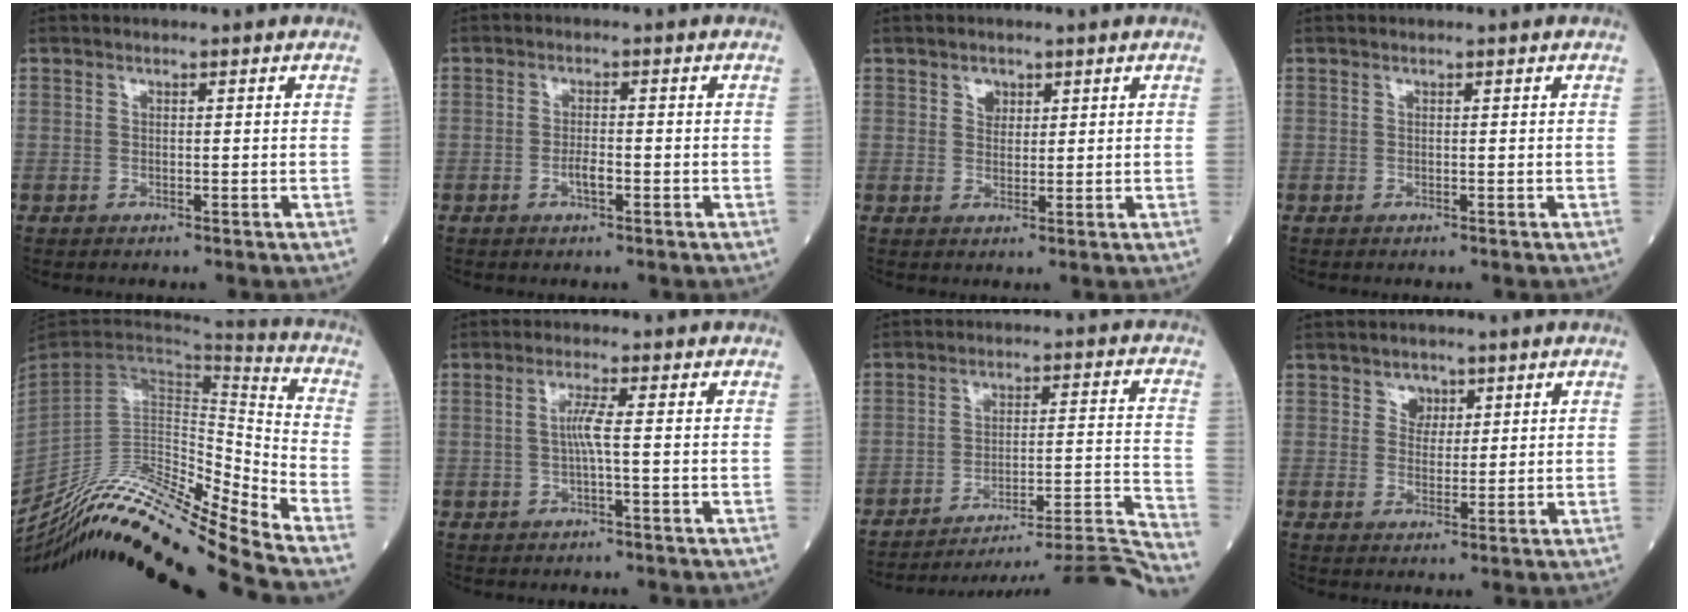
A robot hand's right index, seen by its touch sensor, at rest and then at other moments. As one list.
[{"total": 2.3, "force": [-0.9, 0.5, 2.0], "torque": [-0.036, 0.002, -0.016]}, {"total": 2.0, "force": [1.0, 1.5, 0.7], "torque": [-0.007, 0.000, 0.016]}, {"total": 0.0}, {"total": 25.1, "force": [-22.2, -0.5, 11.9], "torque": [-0.224, -0.022, -0.375]}, {"total": 2.7, "force": [-0.2, -0.3, 2.6], "torque": [-0.051, 0.001, -0.005]}, {"total": 20.9, "force": [-19.8, -2.6, 6.4], "torque": [-0.041, 0.011, -0.268]}, {"total": 2.6, "force": [1.4, 2.1, 0.7], "torque": [-0.005, 0.001, 0.020]}]